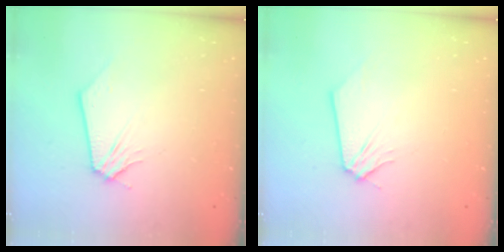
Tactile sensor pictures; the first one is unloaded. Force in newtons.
{"total": 0.0}